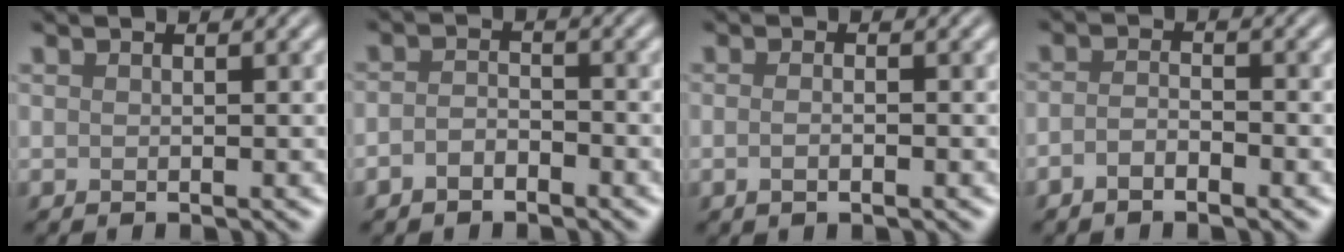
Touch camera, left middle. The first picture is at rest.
{"total": 2.0, "force": [-1.2, 1.1, 1.1], "torque": [-0.023, 0.003, -0.028]}
{"total": 1.4, "force": [-0.4, 0.6, 1.3], "torque": [-0.014, -0.003, -0.009]}
{"total": 1.9, "force": [-1.1, 0.7, 1.4], "torque": [-0.029, 0.001, -0.025]}